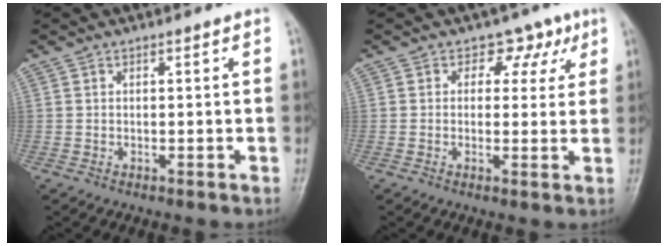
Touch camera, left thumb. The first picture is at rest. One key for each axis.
{"total": 4.9, "fx": 2.3, "fy": 4.0, "fz": 1.7, "tx": 0.018, "ty": -0.001, "tz": 0.022}